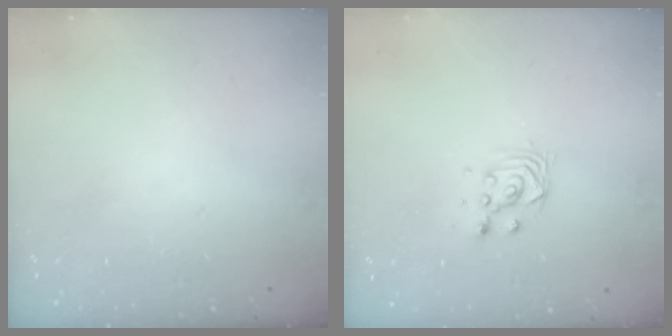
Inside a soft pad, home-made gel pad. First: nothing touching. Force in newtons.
{"total": 2.8, "press": 2.8, "slide": 0.2}